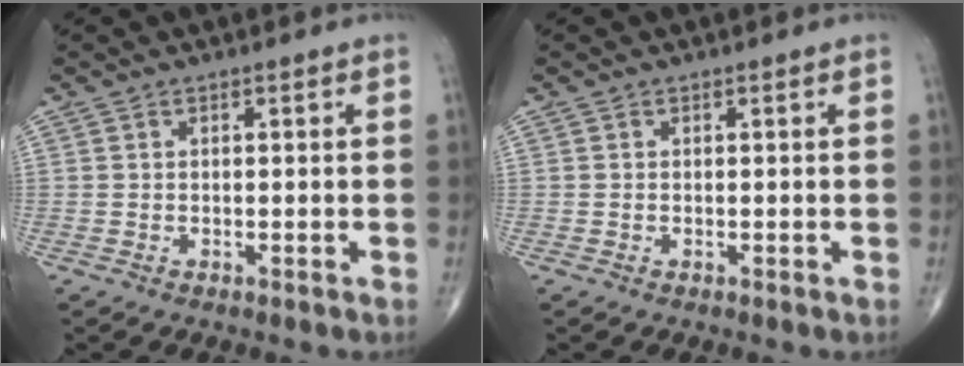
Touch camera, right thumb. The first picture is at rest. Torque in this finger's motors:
{"motor_torque": [-0.20, -0.16, -0.02, -0.03, 0.00]}